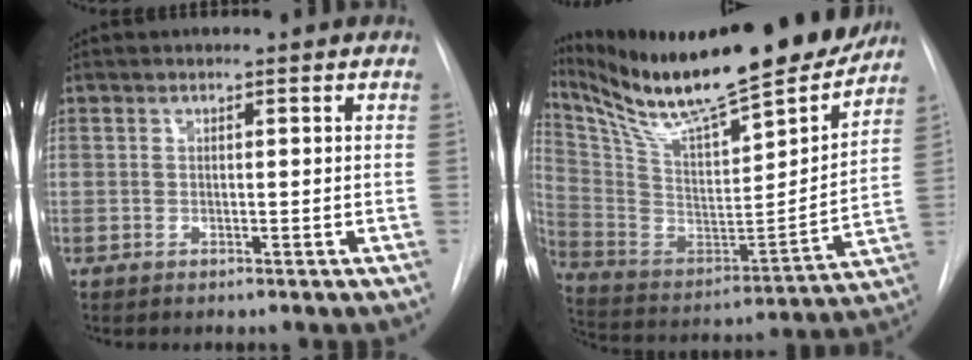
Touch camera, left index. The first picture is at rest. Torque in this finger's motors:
{"motor_torque": [1.04, -1.10, 0.48, 0.11]}